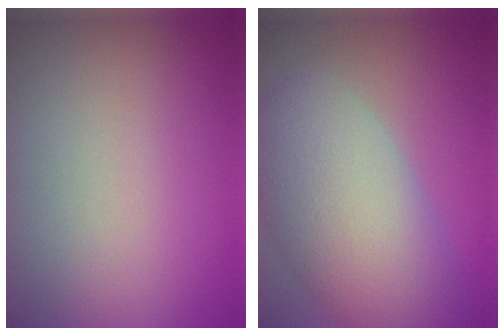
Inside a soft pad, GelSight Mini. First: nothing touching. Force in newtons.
{"total": 10.1, "press": 10.0, "slide": 0.7}